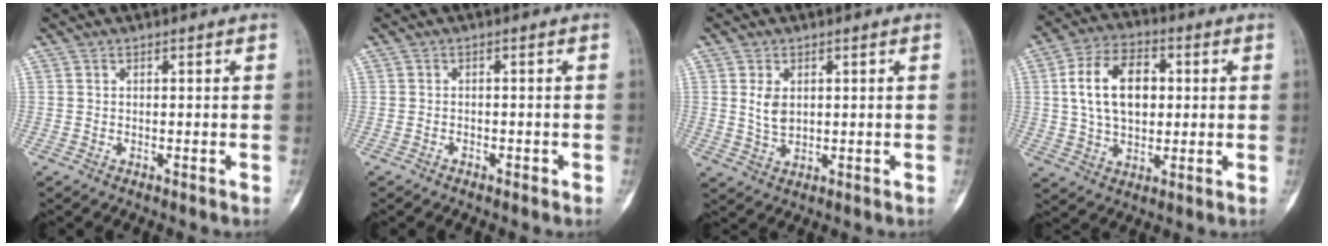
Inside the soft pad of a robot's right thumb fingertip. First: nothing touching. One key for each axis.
{"total": 1.0, "fx": -0.6, "fy": 0.6, "fz": 0.5, "tx": -0.012, "ty": 0.006, "tz": -0.010}
{"total": 4.1, "fx": 0.9, "fy": 2.7, "fz": 2.9, "tx": -0.045, "ty": -0.009, "tz": 0.024}
{"total": 13.6, "fx": 2.1, "fy": 8.8, "fz": 10.2, "tx": -0.156, "ty": 0.011, "tz": 0.034}